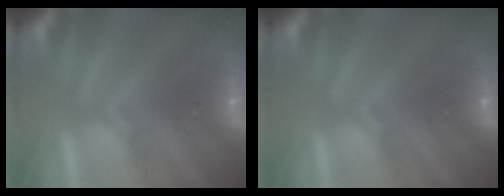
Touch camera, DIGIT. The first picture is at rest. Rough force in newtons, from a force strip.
{"total": 0.0}